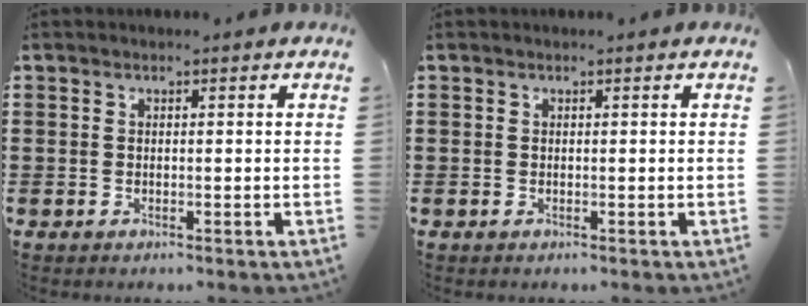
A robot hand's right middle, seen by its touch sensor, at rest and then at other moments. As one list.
[{"total": 0.0}]